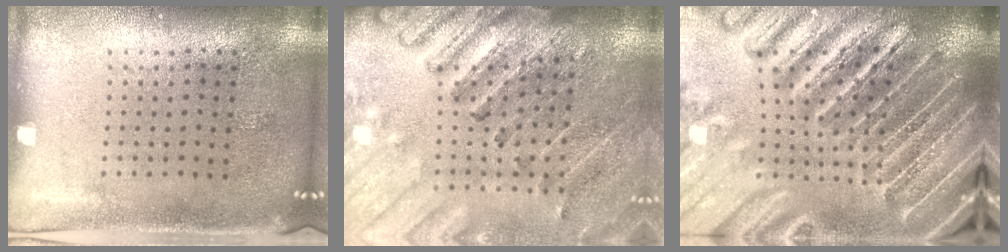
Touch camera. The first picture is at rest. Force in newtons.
{"total": 2.7, "press": 2.7, "slide": 0.3}
{"total": 4.8, "press": 4.4, "slide": 2.0}